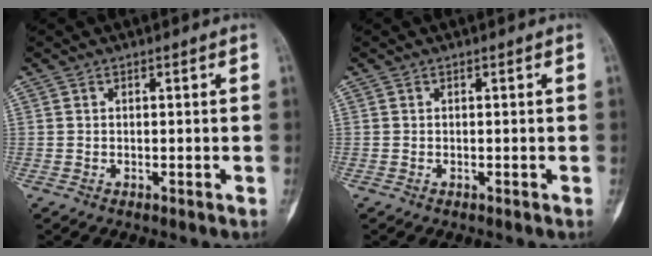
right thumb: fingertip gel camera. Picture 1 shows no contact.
{"total": 0.0}